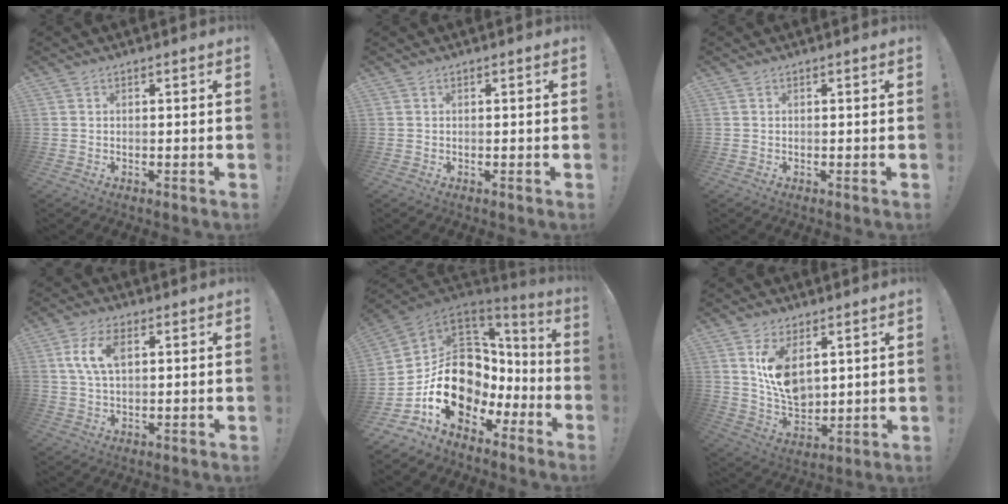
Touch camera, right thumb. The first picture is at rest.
{"total": 0.0}
{"total": 0.0}
{"total": 8.6, "force": [2.5, 4.7, 6.8], "torque": [-0.134, 0.003, 0.044]}
{"total": 18.5, "force": [-2.0, 14.2, 11.6], "torque": [-0.216, 0.002, 0.004]}
{"total": 11.8, "force": [5.0, 7.4, 7.7], "torque": [-0.130, -0.027, 0.094]}